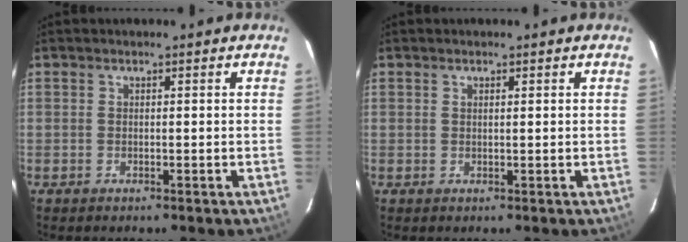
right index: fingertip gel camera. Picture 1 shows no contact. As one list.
[{"total": 0.6, "force": [0.4, 0.1, 0.5], "torque": [-0.009, 0.002, 0.007]}]